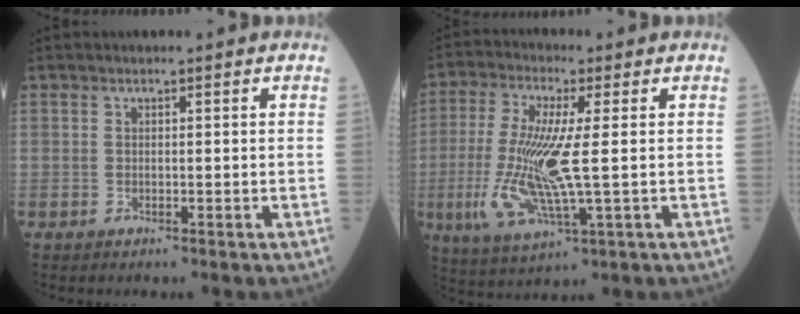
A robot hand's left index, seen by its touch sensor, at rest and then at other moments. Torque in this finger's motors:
{"motor_torque": [2.00, 0.14, 0.54, 0.21]}